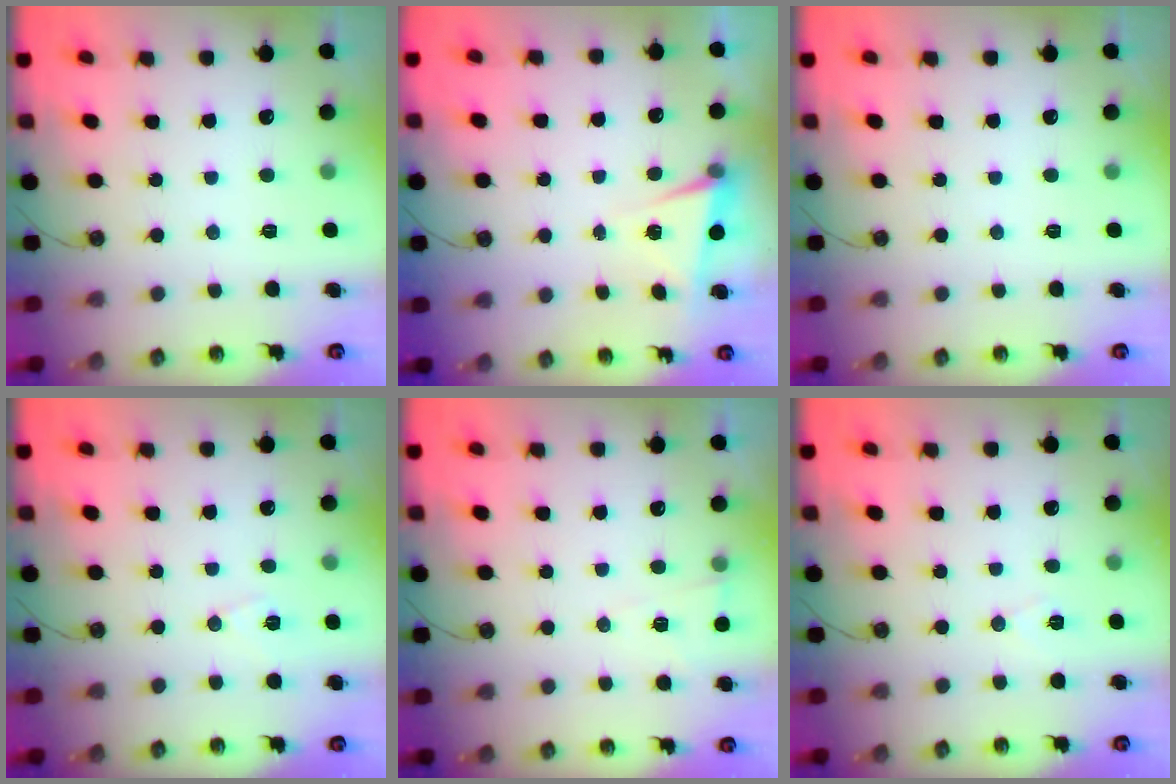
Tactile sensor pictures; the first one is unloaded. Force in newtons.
{"total": 3.0, "press": 2.3, "slide": 1.9}
{"total": 0.0}
{"total": 7.8, "press": 6.4, "slide": 4.4}
{"total": 5.1, "press": 5.0, "slide": 1.1}
{"total": 6.0, "press": 4.0, "slide": 4.5}